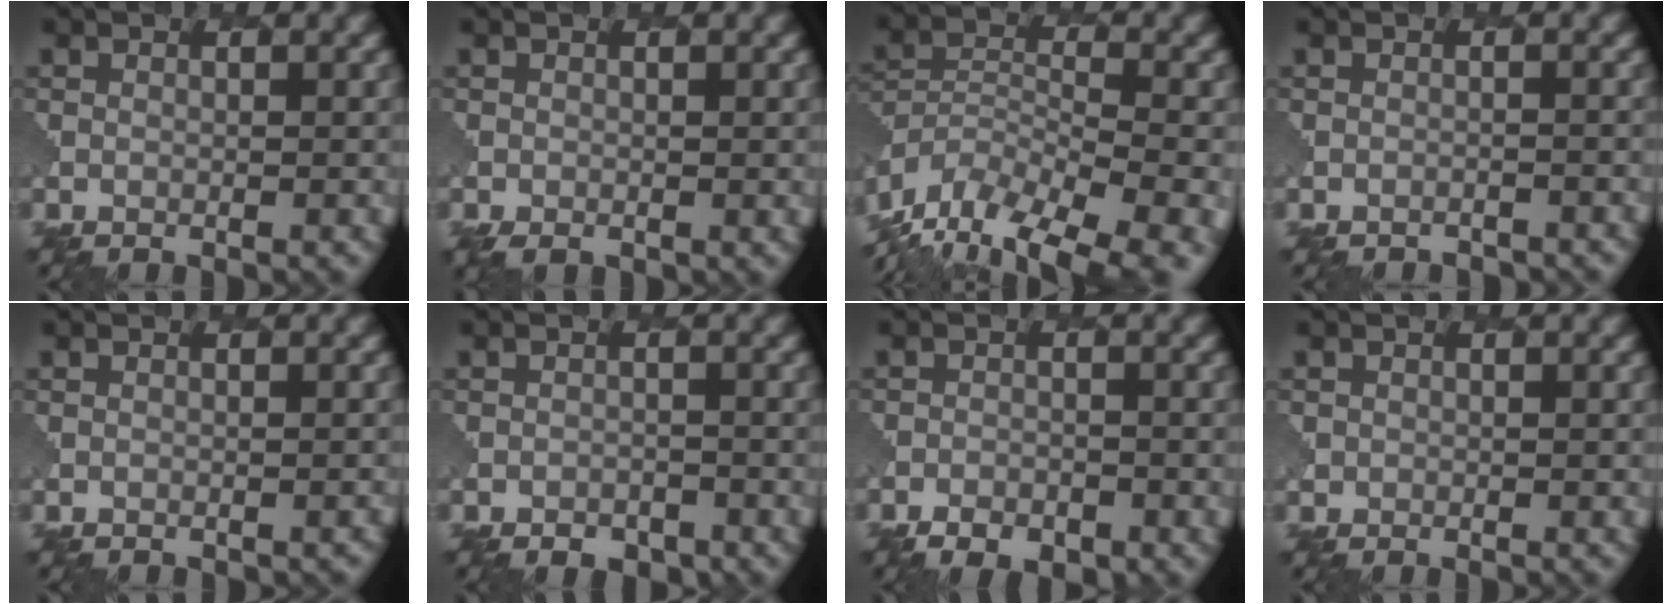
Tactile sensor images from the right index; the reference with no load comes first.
{"total": 2.4, "force": [-1.0, 1.5, 1.5], "torque": [-0.024, -0.005, -0.013]}
{"total": 13.9, "force": [-11.0, 5.4, 6.5], "torque": [-0.101, -0.011, -0.147]}
{"total": 2.4, "force": [-2.4, 0.5, 0.0], "torque": [0.006, 0.003, -0.032]}
{"total": 0.7, "force": [-0.6, 0.4, 0.0], "torque": [0.003, -0.003, -0.002]}
{"total": 2.0, "force": [-1.5, 1.3, 0.6], "torque": [-0.012, -0.002, -0.018]}
{"total": 3.0, "force": [-2.2, 1.7, 1.2], "torque": [-0.017, -0.002, -0.033]}
{"total": 1.0, "force": [0.1, 0.9, -0.1], "torque": [0.005, -0.003, 0.002]}